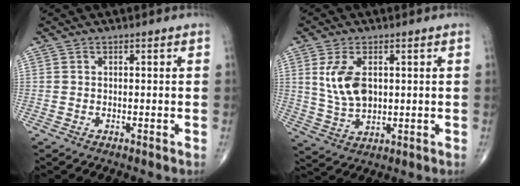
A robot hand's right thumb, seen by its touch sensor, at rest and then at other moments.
{"total": 8.7, "force": [1.9, 5.1, 6.8], "torque": [-0.128, -0.009, 0.049]}